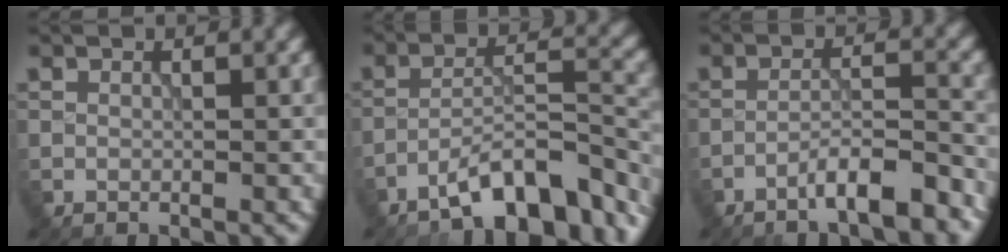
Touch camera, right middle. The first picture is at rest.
{"total": 8.7, "force": [-6.4, 2.2, 5.4], "torque": [-0.080, 0.009, -0.106]}
{"total": 5.4, "force": [-3.8, 0.9, 3.7], "torque": [-0.053, 0.013, -0.065]}